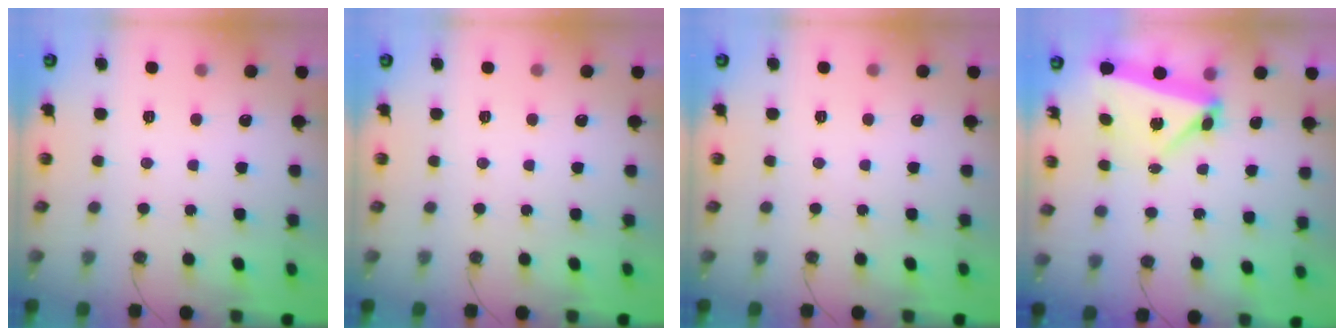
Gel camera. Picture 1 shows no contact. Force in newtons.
{"total": 0.0}
{"total": 0.0}
{"total": 5.6, "press": 4.6, "slide": 3.2}